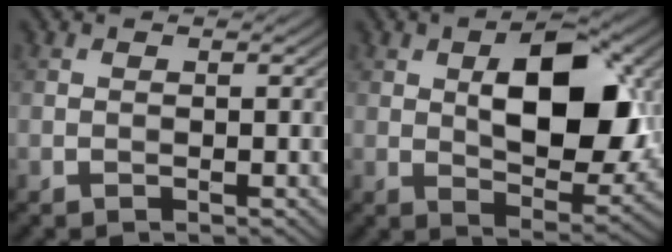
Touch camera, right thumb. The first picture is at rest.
{"total": 11.8, "force": [2.1, 6.1, 9.9], "torque": [-0.146, -0.002, 0.036]}